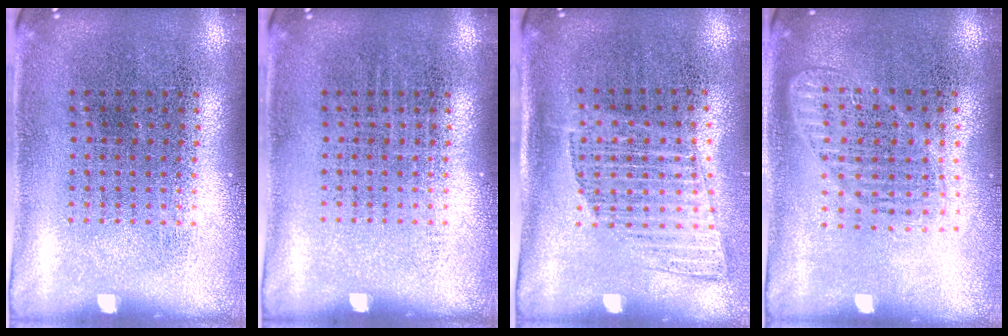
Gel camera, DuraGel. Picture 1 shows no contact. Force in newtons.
{"total": 0.0}
{"total": 1.3, "press": 1.0, "slide": 0.8}
{"total": 1.5, "press": 1.3, "slide": 0.7}